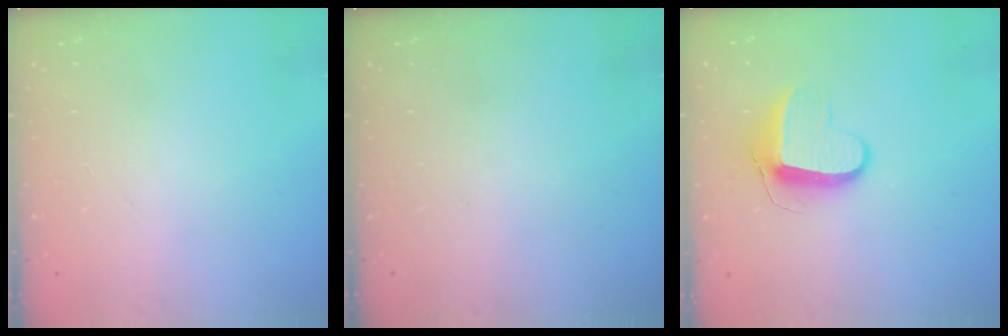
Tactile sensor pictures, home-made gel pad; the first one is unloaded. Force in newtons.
{"total": 0.0}
{"total": 9.2, "press": 9.2, "slide": 0.3}